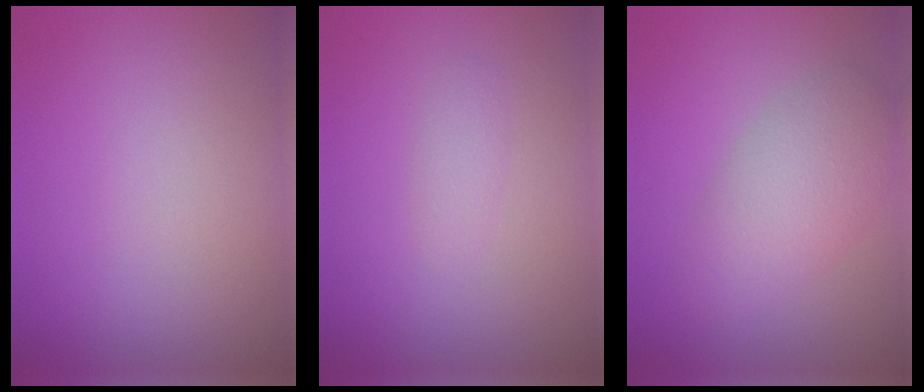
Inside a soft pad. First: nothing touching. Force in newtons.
{"total": 1.0, "press": 1.0, "slide": 0.0}
{"total": 4.5, "press": 4.5, "slide": 0.1}